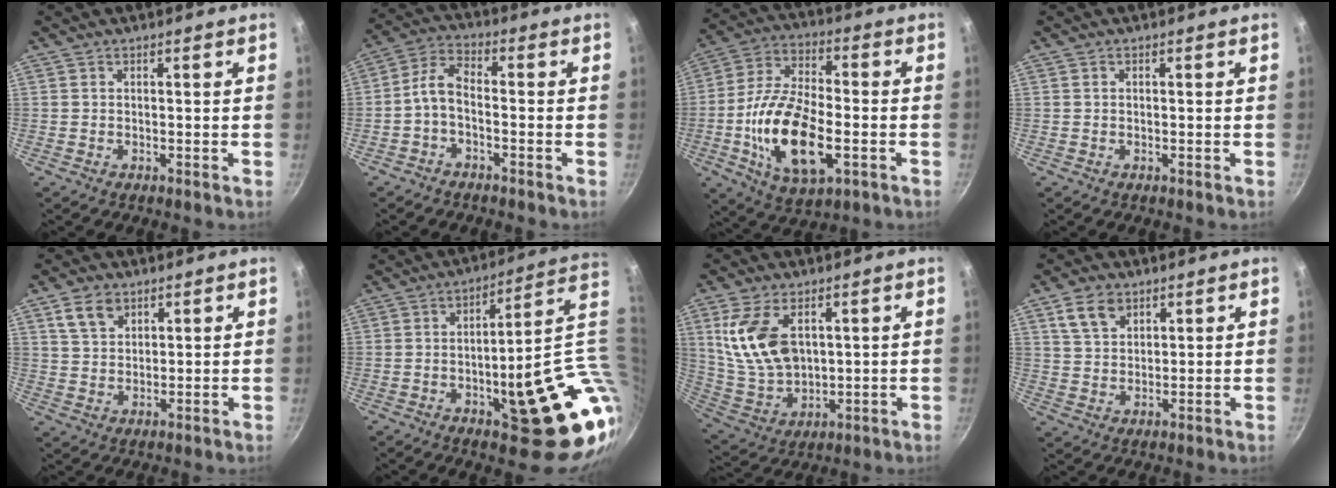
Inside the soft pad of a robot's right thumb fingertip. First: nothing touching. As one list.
[{"total": 5.8, "force": [-2.3, 2.9, 4.4], "torque": [-0.095, 0.038, -0.052]}, {"total": 19.0, "force": [-4.5, 9.2, 16.0], "torque": [-0.296, 0.019, -0.085]}, {"total": 0.7, "force": [0.2, 0.5, 0.4], "torque": [-0.005, 0.003, 0.004]}, {"total": 6.1, "force": [3.4, 4.0, 3.1], "torque": [-0.043, -0.008, 0.066]}, {"total": 24.6, "force": [-1.4, 8.0, 23.2], "torque": [-0.259, 0.000, -0.002]}, {"total": 14.3, "force": [4.4, 8.7, 10.4], "torque": [-0.184, -0.024, 0.102]}, {"total": 6.6, "force": [3.6, 4.3, 3.4], "torque": [-0.048, -0.008, 0.071]}]